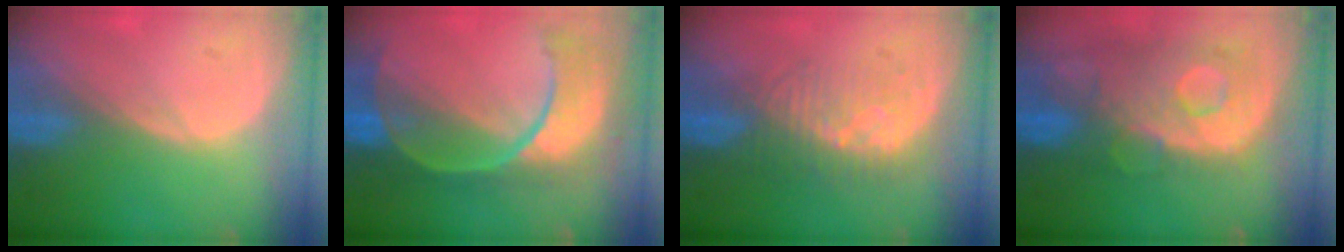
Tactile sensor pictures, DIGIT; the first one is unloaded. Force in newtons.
{"total": 11.1, "press": 9.3, "slide": 6.0}
{"total": 8.0, "press": 7.5, "slide": 2.9}
{"total": 11.3, "press": 9.7, "slide": 5.7}